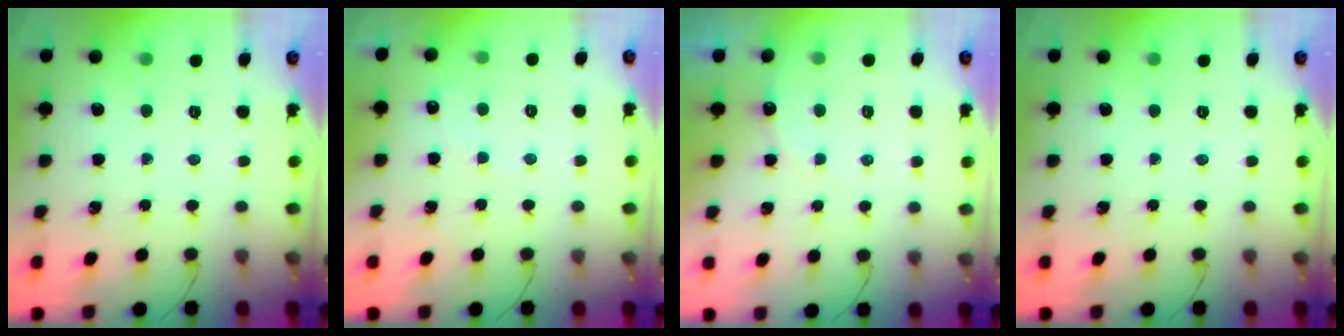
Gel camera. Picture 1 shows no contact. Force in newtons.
{"total": 5.6, "press": 5.4, "slide": 1.4}
{"total": 5.8, "press": 5.7, "slide": 1.0}
{"total": 0.0}